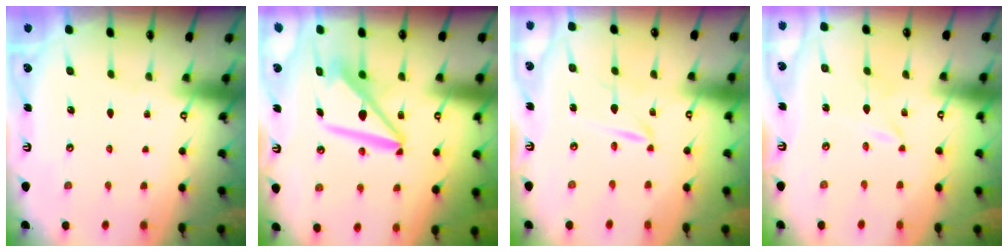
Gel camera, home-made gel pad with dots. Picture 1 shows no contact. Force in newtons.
{"total": 10.7, "press": 10.6, "slide": 1.4}
{"total": 3.0, "press": 3.0, "slide": 0.3}
{"total": 1.2, "press": 1.2, "slide": 0.1}